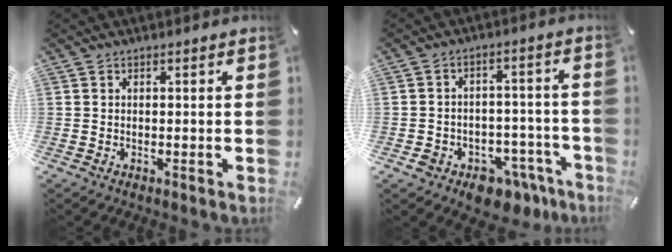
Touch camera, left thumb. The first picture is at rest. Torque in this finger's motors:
{"motor_torque": [0.12, 1.68, 0.09, 0.08, 0.05]}